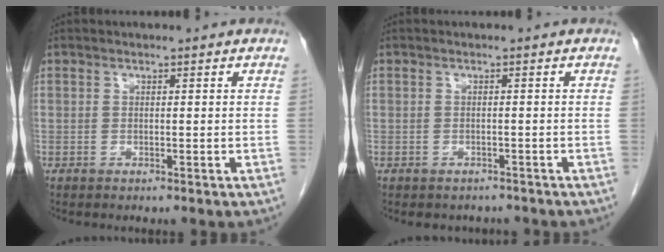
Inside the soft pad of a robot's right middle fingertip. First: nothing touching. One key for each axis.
{"total": 2.7, "fx": -2.3, "fy": 1.3, "fz": 0.2, "tx": -0.007, "ty": 0.002, "tz": -0.030}